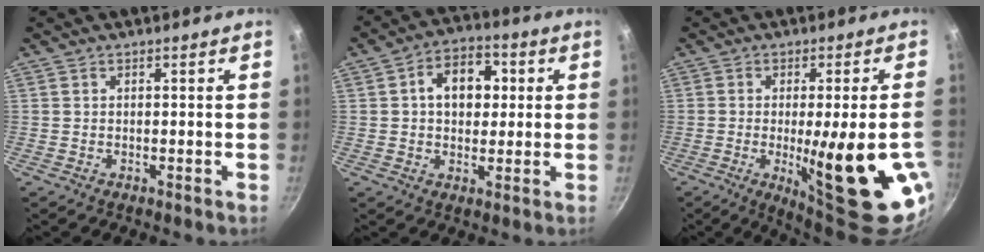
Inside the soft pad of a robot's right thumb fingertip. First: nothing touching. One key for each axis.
{"total": 9.5, "fx": 1.6, "fy": 7.0, "fz": 6.3, "tx": -0.054, "ty": 0.014, "tz": 0.012}
{"total": 20.8, "fx": -5.2, "fy": 4.6, "fz": 19.6, "tx": -0.247, "ty": -0.008, "tz": -0.057}